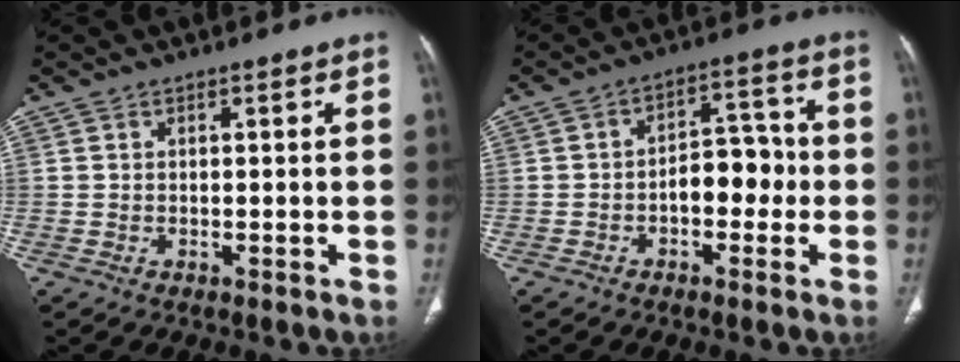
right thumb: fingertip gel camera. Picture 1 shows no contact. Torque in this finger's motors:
{"motor_torque": [1.12, 1.00, 0.80, -0.58, 0.02]}